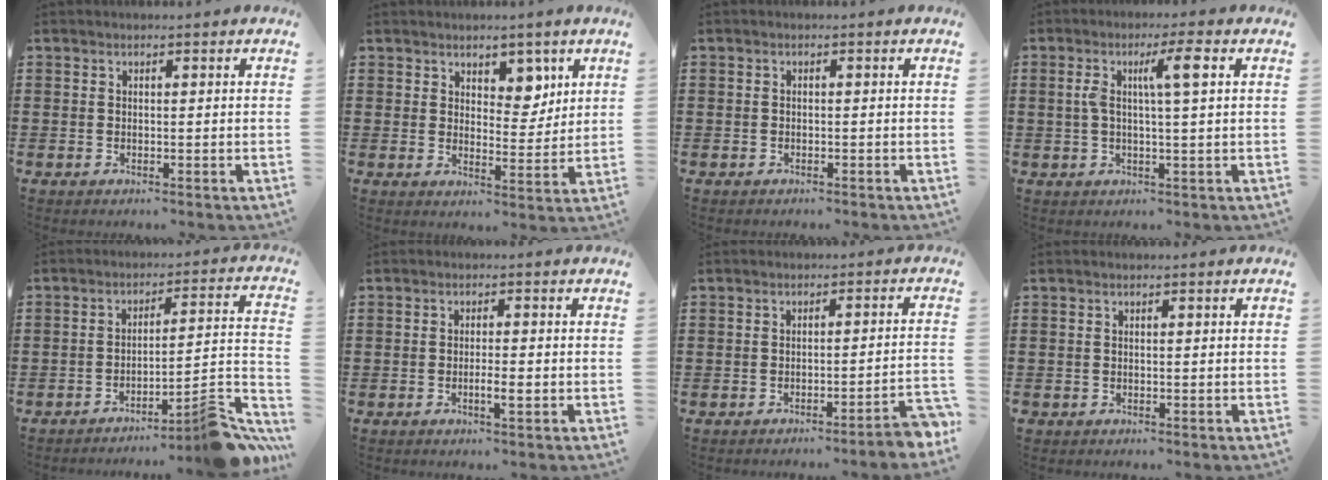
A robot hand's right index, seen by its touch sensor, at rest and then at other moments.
{"total": 5.0, "force": [3.5, 3.1, 1.7], "torque": [-0.025, -0.007, 0.059]}
{"total": 0.7, "force": [-0.6, 0.3, 0.1], "torque": [-0.005, 0.000, -0.013]}
{"total": 5.7, "force": [1.3, 0.5, 5.5], "torque": [-0.108, 0.002, 0.017]}
{"total": 7.6, "force": [-6.1, 0.0, 4.6], "torque": [-0.066, -0.010, -0.117]}
{"total": 2.6, "force": [-0.9, 0.4, 2.4], "torque": [-0.041, 0.000, -0.015]}
{"total": 3.1, "force": [-2.6, -0.4, 1.7], "torque": [-0.030, -0.011, -0.052]}
{"total": 0.5, "force": [-0.4, 0.3, 0.1], "torque": [-0.003, 0.001, -0.009]}